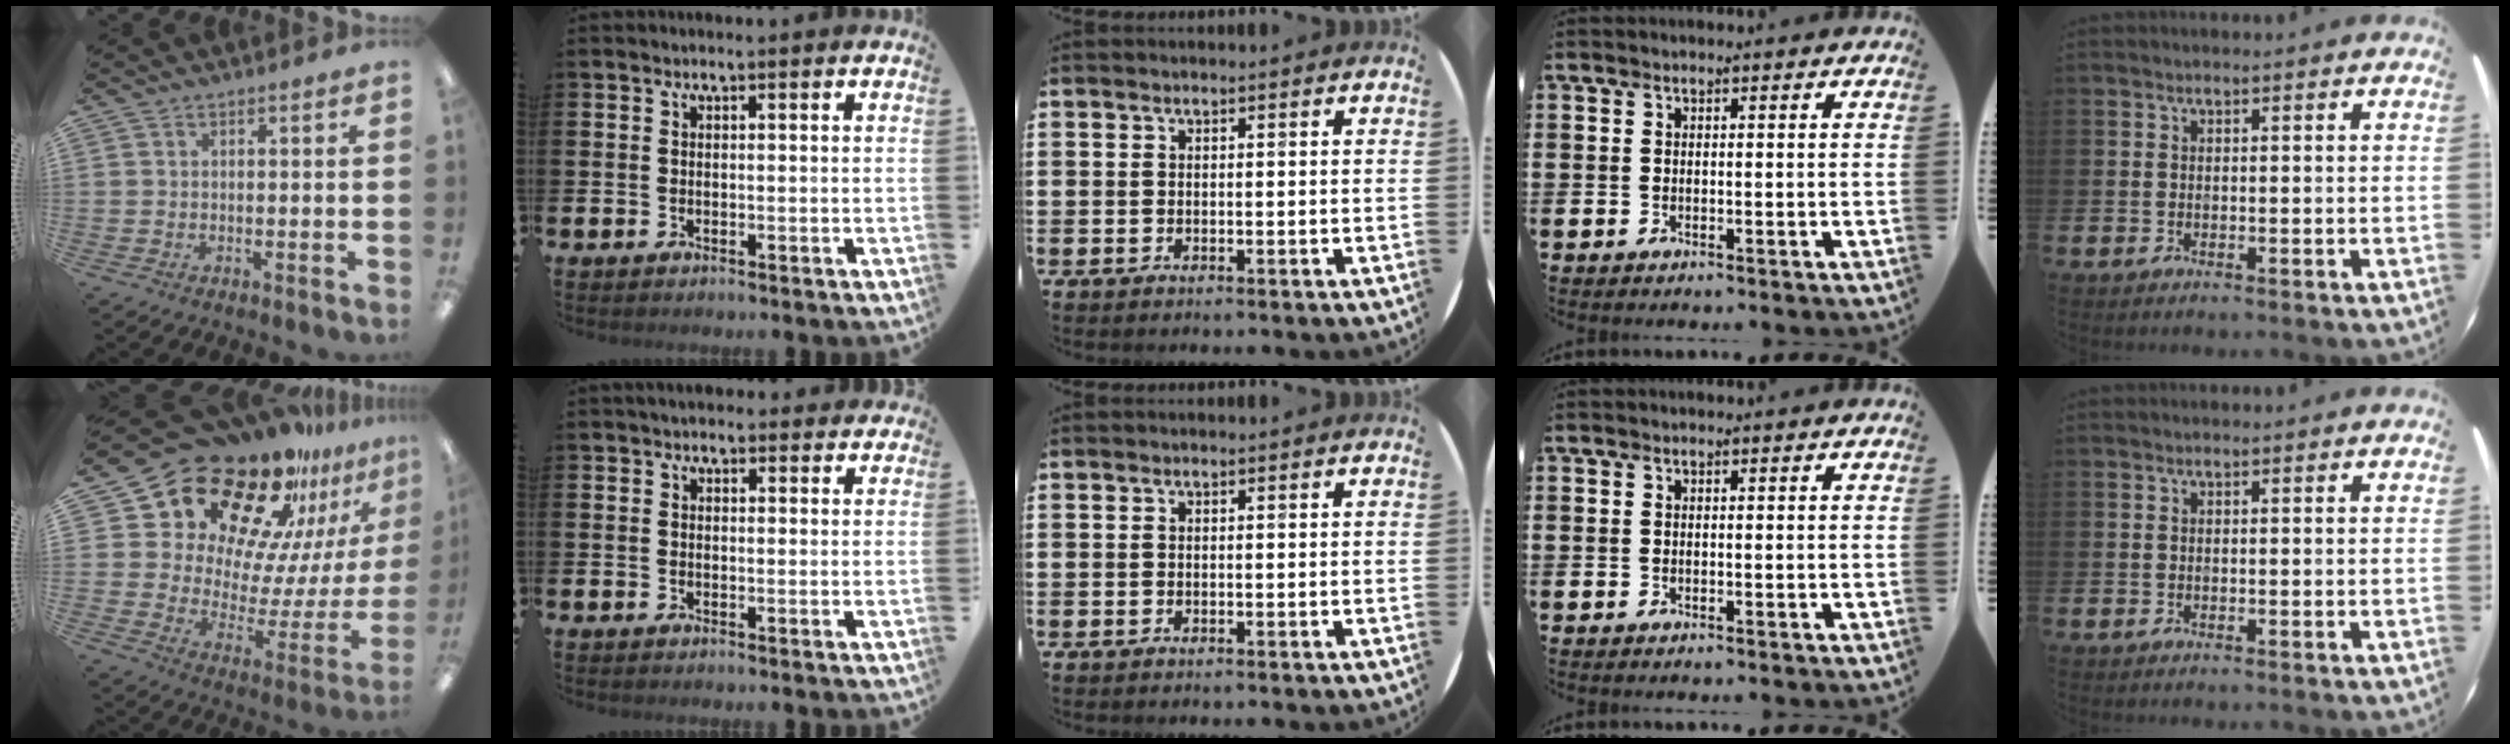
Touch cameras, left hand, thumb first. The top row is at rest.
{"thumb": {"total": 24.2, "force": [19.1, 11.0, 10.0], "torque": [-0.172, -0.155, 0.344]}, "index": {"total": 2.3, "force": [2.2, 0.8, 0.2], "torque": [0.004, -0.007, 0.037]}}